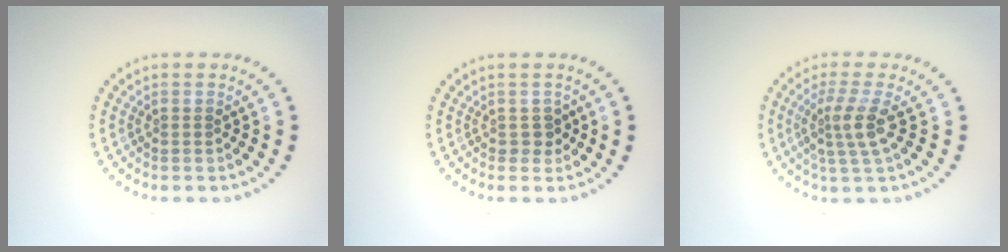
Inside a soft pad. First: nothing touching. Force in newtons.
{"total": 1.1, "press": 1.0, "slide": 0.6}
{"total": 2.9, "press": 2.2, "slide": 1.9}